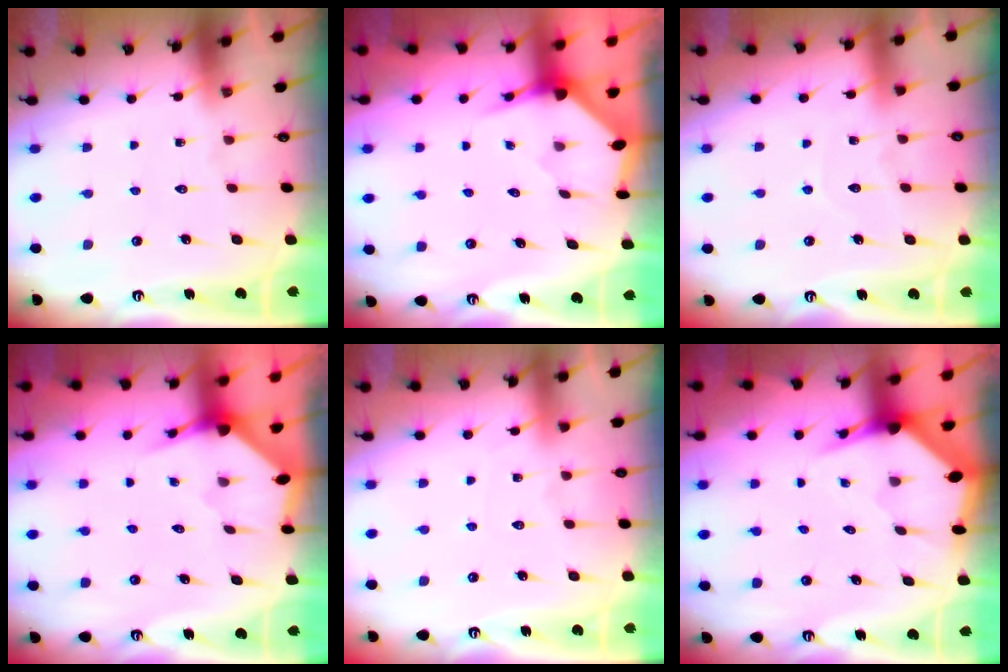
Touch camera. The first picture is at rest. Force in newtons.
{"total": 3.5, "press": 3.5, "slide": 0.3}
{"total": 5.8, "press": 5.8, "slide": 0.5}
{"total": 3.1, "press": 3.0, "slide": 0.3}
{"total": 4.5, "press": 4.5, "slide": 0.6}
{"total": 3.7, "press": 3.7, "slide": 0.2}